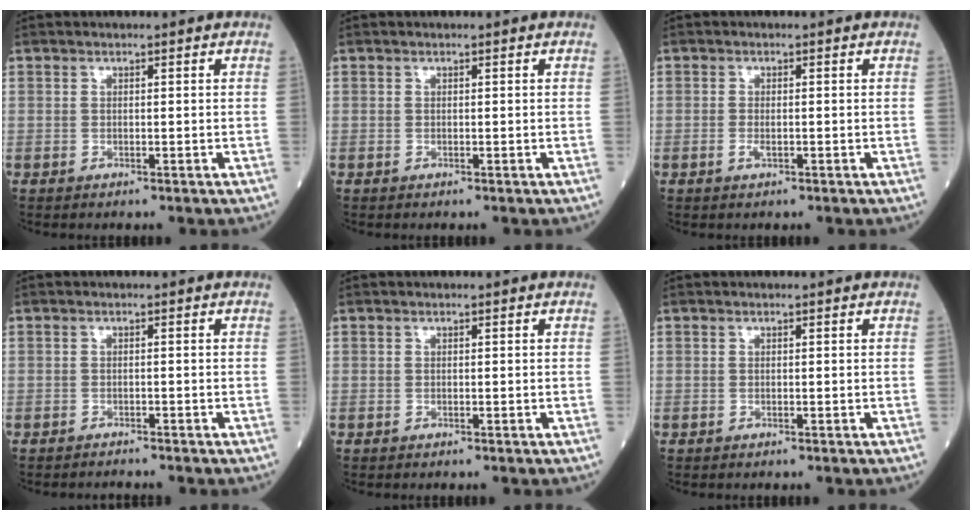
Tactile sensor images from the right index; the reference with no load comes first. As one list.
[{"total": 0.0}, {"total": 1.4, "force": [-0.5, 0.5, 1.2], "torque": [-0.027, -0.001, -0.008]}, {"total": 2.0, "force": [-1.9, -0.4, -0.4], "torque": [0.007, -0.013, -0.029]}, {"total": 0.0}, {"total": 0.0}]